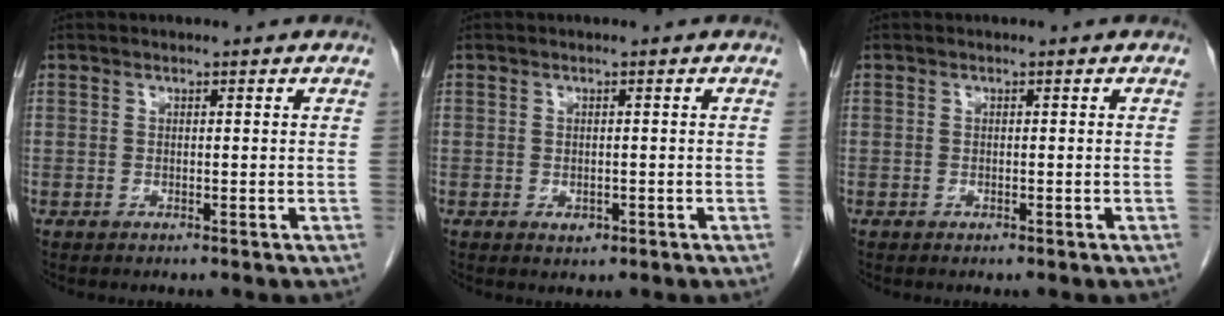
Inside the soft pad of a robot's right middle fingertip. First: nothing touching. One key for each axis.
{"total": 1.3, "fx": -0.5, "fy": 0.9, "fz": 0.8, "tx": -0.013, "ty": 0.000, "tz": -0.003}
{"total": 0.0}